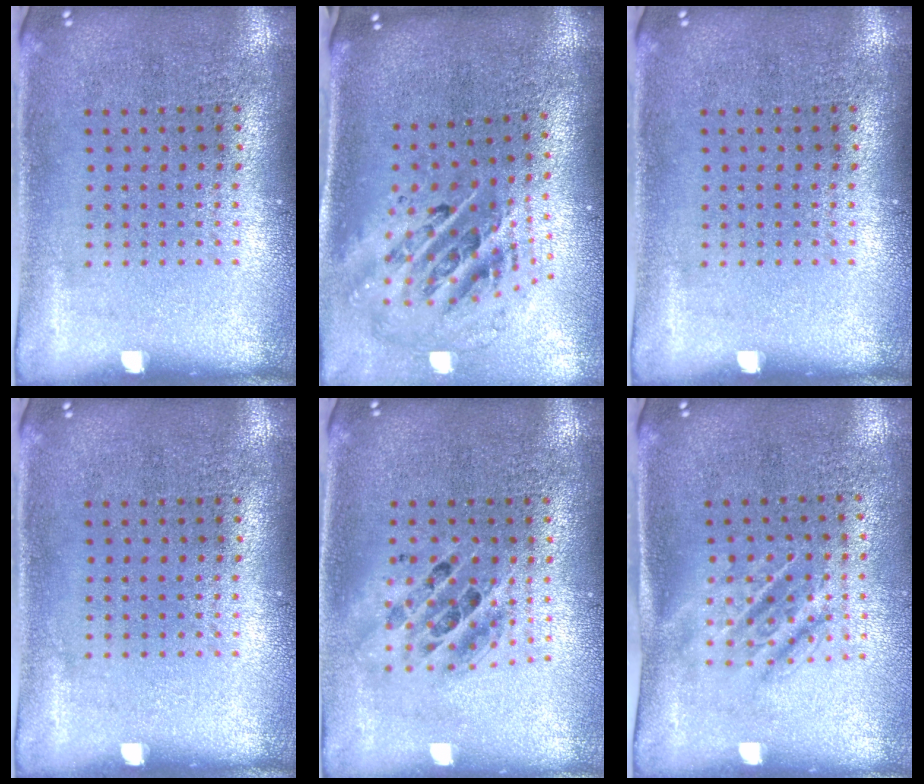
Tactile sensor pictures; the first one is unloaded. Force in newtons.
{"total": 2.3, "press": 1.6, "slide": 1.7}
{"total": 0.0}
{"total": 0.0}
{"total": 1.4, "press": 1.3, "slide": 0.7}
{"total": 1.6, "press": 1.2, "slide": 1.0}